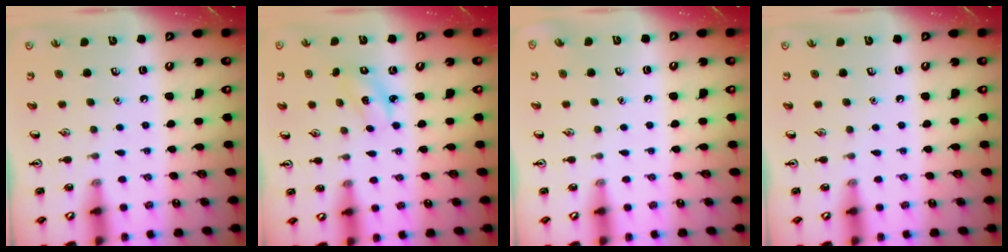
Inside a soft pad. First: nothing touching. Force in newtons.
{"total": 2.1, "press": 2.0, "slide": 0.7}
{"total": 0.0}
{"total": 0.0}